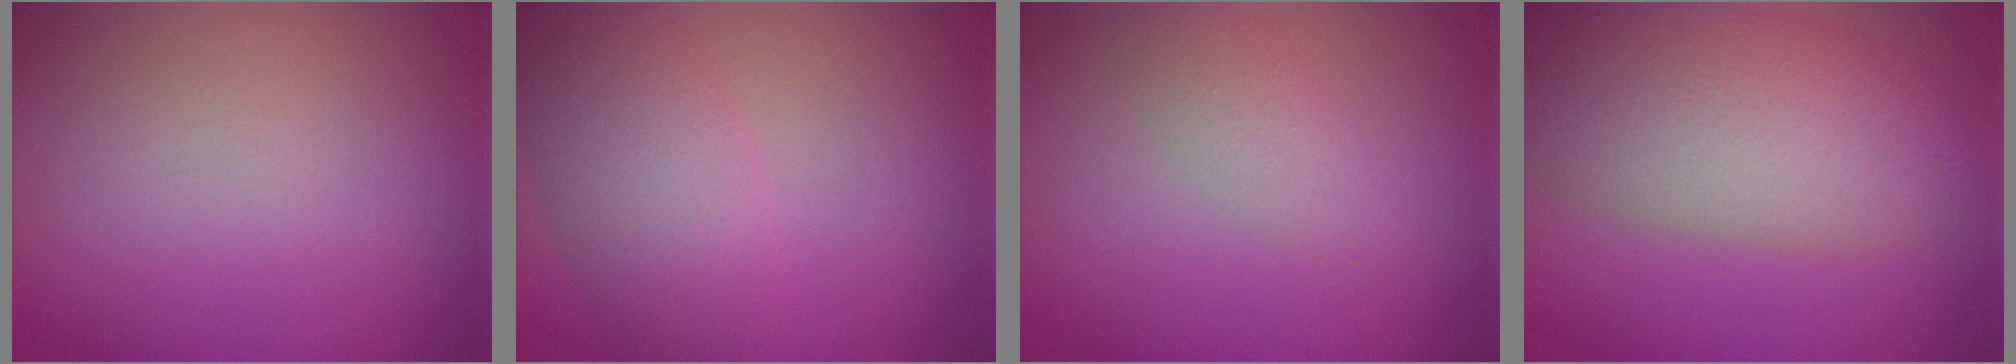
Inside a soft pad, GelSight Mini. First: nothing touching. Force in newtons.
{"total": 5.5, "press": 5.5, "slide": 0.1}
{"total": 2.1, "press": 2.1, "slide": 0.0}
{"total": 9.2, "press": 9.1, "slide": 0.7}